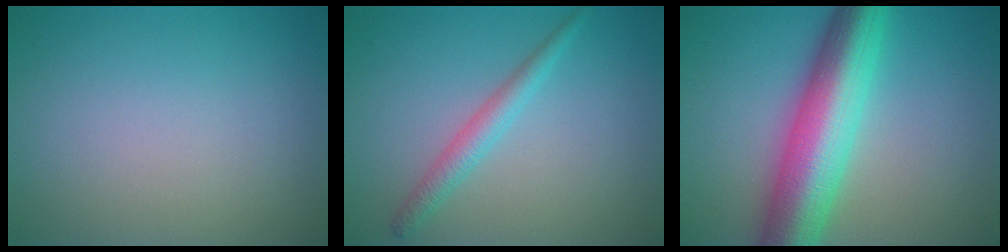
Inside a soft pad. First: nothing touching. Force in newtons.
{"total": 2.2, "press": 2.2, "slide": 0.0}
{"total": 10.2, "press": 10.2, "slide": 0.5}